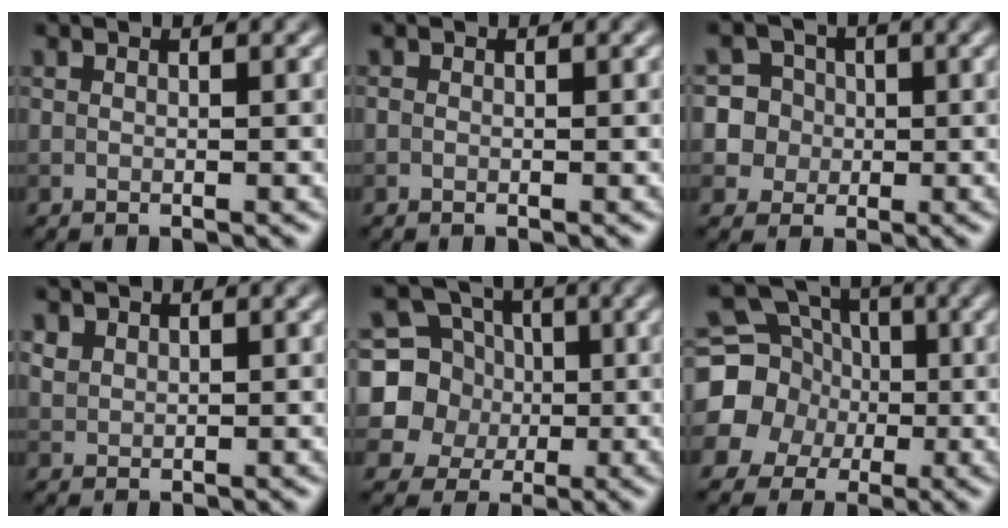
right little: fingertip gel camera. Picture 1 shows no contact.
{"total": 0.0}
{"total": 7.8, "force": [0.9, 7.5, 1.9], "torque": [-0.044, 0.031, 0.009]}
{"total": 1.2, "force": [0.9, 0.8, 0.2], "torque": [-0.008, 0.001, 0.021]}
{"total": 5.9, "force": [0.2, 5.6, 2.0], "torque": [-0.032, 0.001, -0.015]}
{"total": 10.3, "force": [-0.6, 9.7, 3.5], "torque": [-0.106, 0.018, -0.037]}